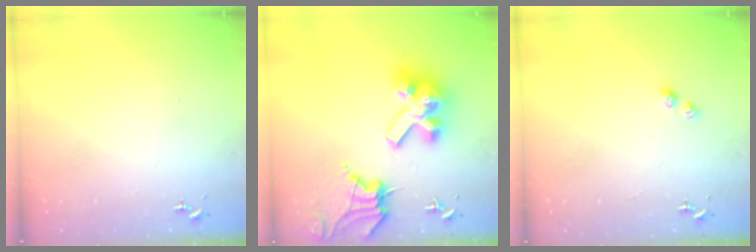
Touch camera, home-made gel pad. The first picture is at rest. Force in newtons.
{"total": 17.1, "press": 16.9, "slide": 2.0}
{"total": 4.2, "press": 4.1, "slide": 0.6}